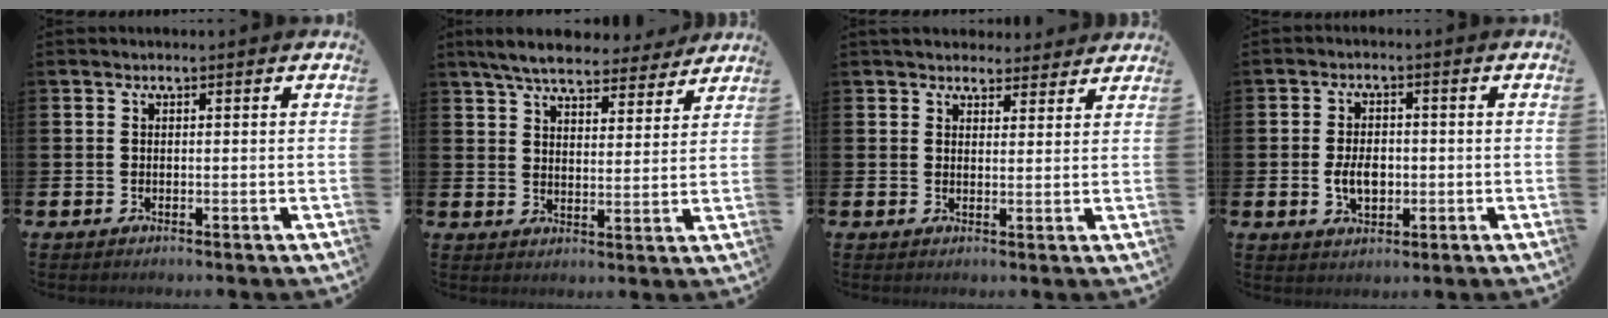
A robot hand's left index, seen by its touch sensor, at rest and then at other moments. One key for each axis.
{"total": 7.1, "fx": 6.6, "fy": 1.5, "fz": 2.0, "tx": -0.050, "ty": -0.034, "tz": 0.118}
{"total": 3.8, "fx": 3.6, "fy": 1.3, "fz": 0.1, "tx": 0.000, "ty": -0.016, "tz": 0.065}
{"total": 4.2, "fx": -0.5, "fy": 2.8, "fz": 3.2, "tx": -0.040, "ty": -0.001, "tz": -0.013}